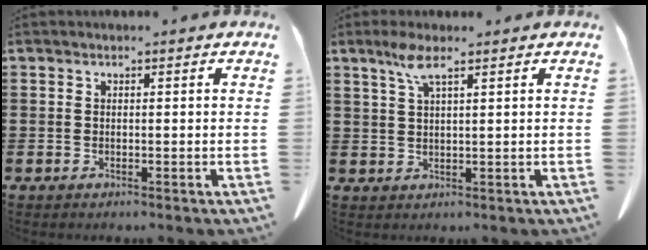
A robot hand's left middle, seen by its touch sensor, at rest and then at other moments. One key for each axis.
{"total": 4.1, "fx": 2.5, "fy": 0.8, "fz": 3.1, "tx": -0.069, "ty": 0.005, "tz": 0.044}